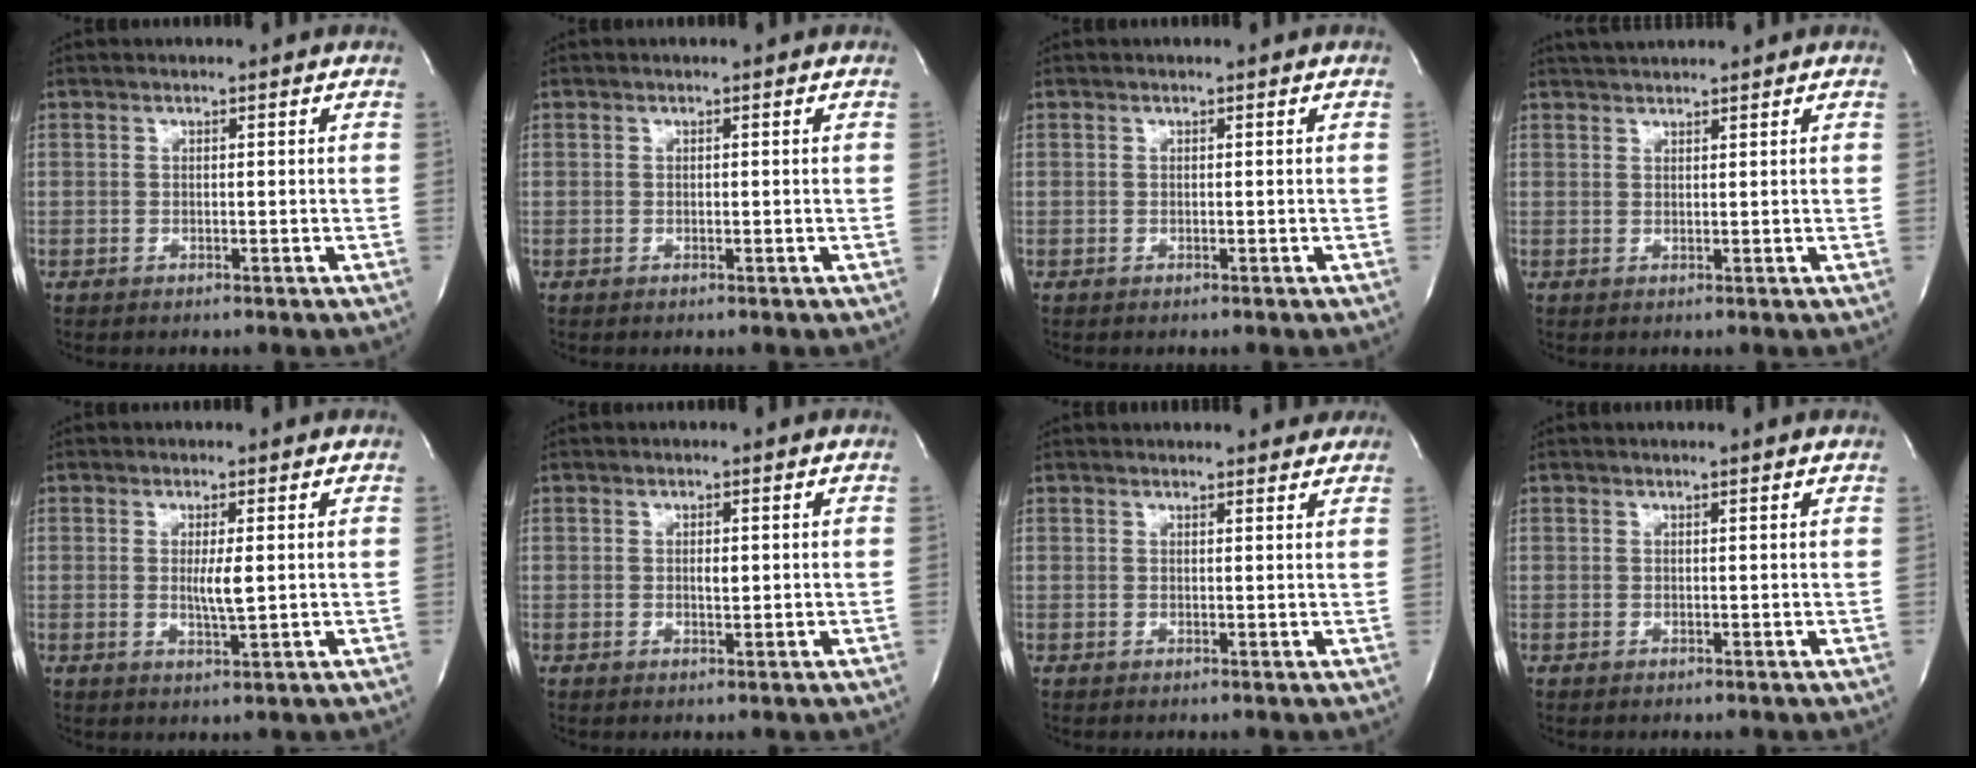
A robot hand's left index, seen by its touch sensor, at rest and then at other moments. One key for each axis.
{"total": 0.0}
{"total": 0.0}
{"total": 3.5, "fx": 3.4, "fy": -0.1, "fz": 0.9, "tx": -0.016, "ty": 0.025, "tz": 0.059}
{"total": 3.0, "fx": 0.1, "fy": 0.2, "fz": 3.0, "tx": -0.059, "ty": -0.011, "tz": 0.003}
{"total": 1.1, "fx": 0.0, "fy": 0.5, "fz": 1.0, "tx": -0.017, "ty": -0.005, "tz": 0.000}
{"total": 8.5, "fx": 8.0, "fy": 1.9, "fz": 2.0, "tx": -0.012, "ty": 0.007, "tz": 0.075}
{"total": 1.4, "fx": 1.4, "fy": -0.3, "fz": 0.4, "tx": -0.018, "ty": 0.001, "tz": 0.013}